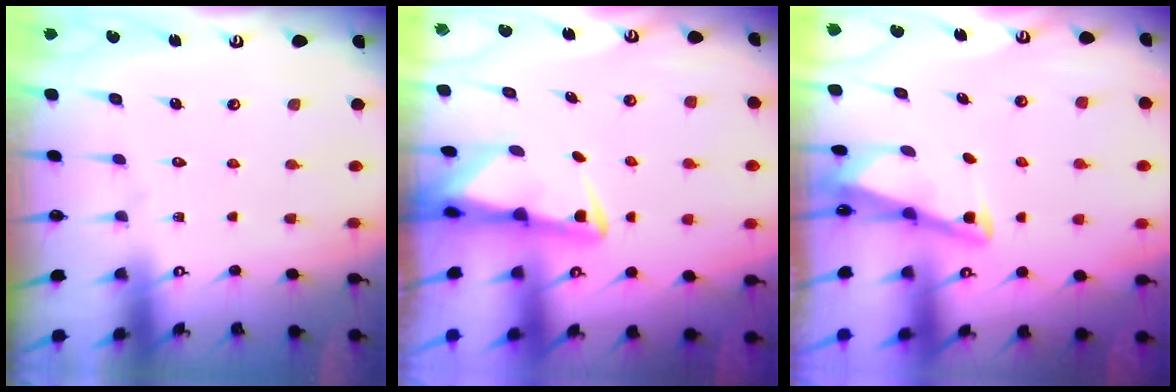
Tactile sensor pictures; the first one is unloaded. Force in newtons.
{"total": 3.0, "press": 3.0, "slide": 0.6}
{"total": 2.8, "press": 2.7, "slide": 0.4}